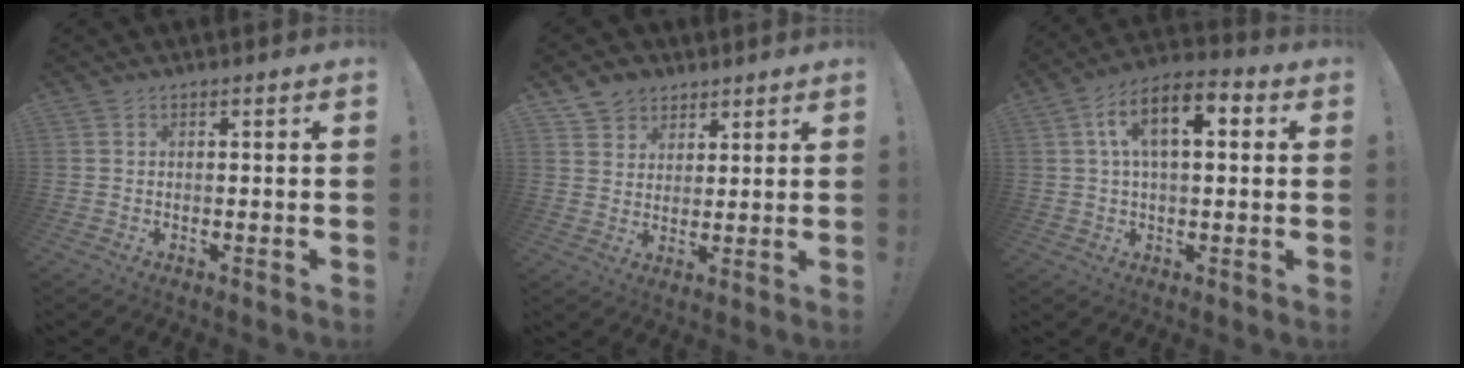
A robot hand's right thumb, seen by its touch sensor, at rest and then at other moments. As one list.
[{"total": 6.5, "force": [4.3, 4.8, 0.5], "torque": [-0.008, -0.030, 0.087]}, {"total": 12.4, "force": [3.5, 6.1, 10.2], "torque": [-0.160, 0.004, 0.060]}]